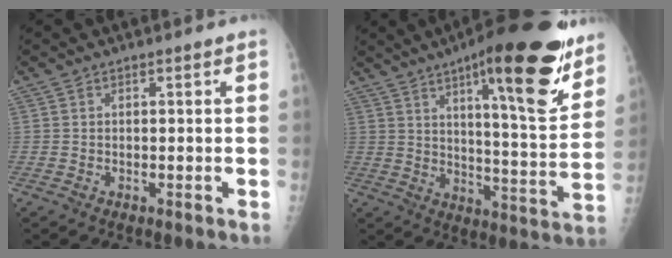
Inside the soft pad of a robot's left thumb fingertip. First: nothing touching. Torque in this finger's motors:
{"motor_torque": [0.53, 0.61, 1.46, -1.31, 0.13]}